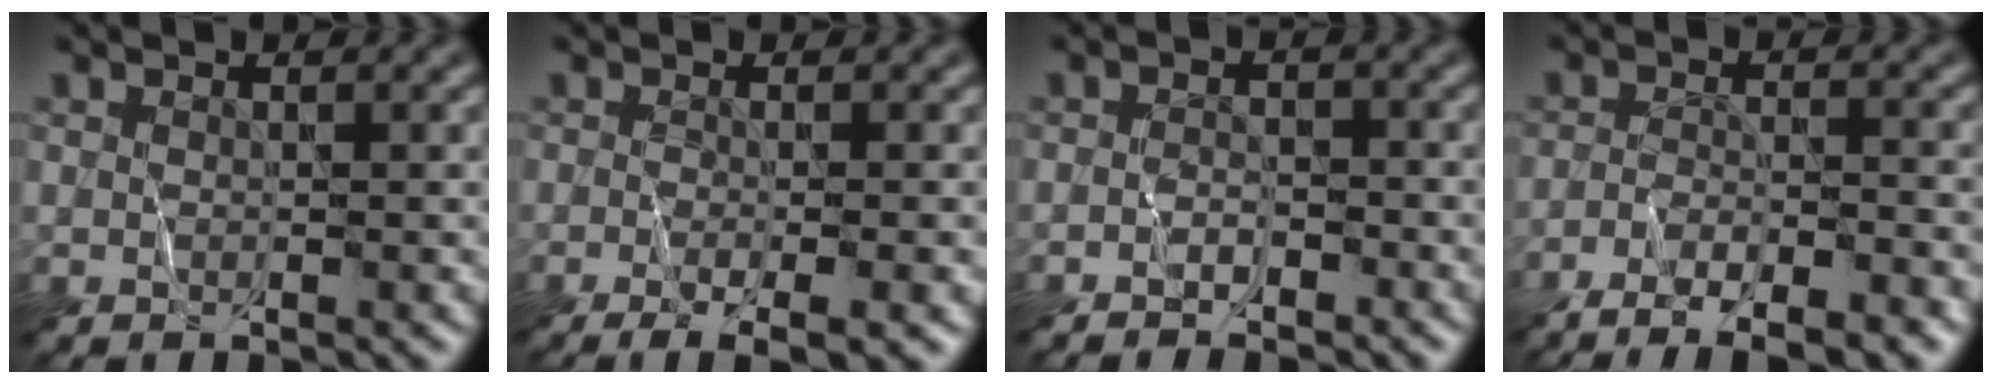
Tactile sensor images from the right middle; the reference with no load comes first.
{"total": 5.4, "force": [-2.5, 1.4, 4.5], "torque": [-0.054, -0.009, -0.032]}
{"total": 2.0, "force": [-1.8, 0.4, 0.6], "torque": [-0.003, 0.005, -0.033]}
{"total": 7.7, "force": [-5.9, 1.6, 4.7], "torque": [-0.073, -0.011, -0.094]}